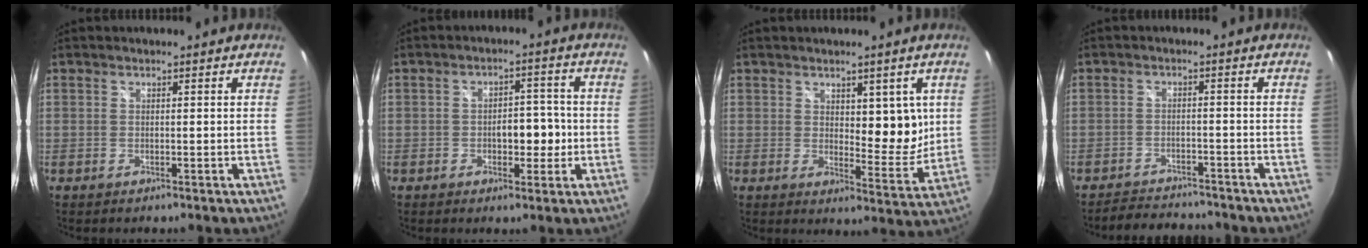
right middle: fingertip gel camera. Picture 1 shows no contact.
{"total": 4.5, "force": [-0.5, 2.9, 3.4], "torque": [-0.050, 0.012, -0.003]}
{"total": 6.9, "force": [3.2, 3.4, 5.1], "torque": [-0.052, -0.003, 0.053]}
{"total": 7.6, "force": [-7.1, 1.8, 1.8], "torque": [-0.053, 0.011, -0.103]}